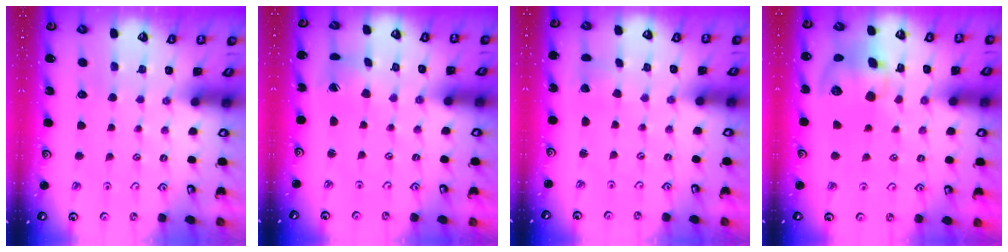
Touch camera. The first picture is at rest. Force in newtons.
{"total": 2.2, "press": 2.2, "slide": 0.3}
{"total": 1.5, "press": 1.5, "slide": 0.0}
{"total": 13.1, "press": 12.9, "slide": 2.0}